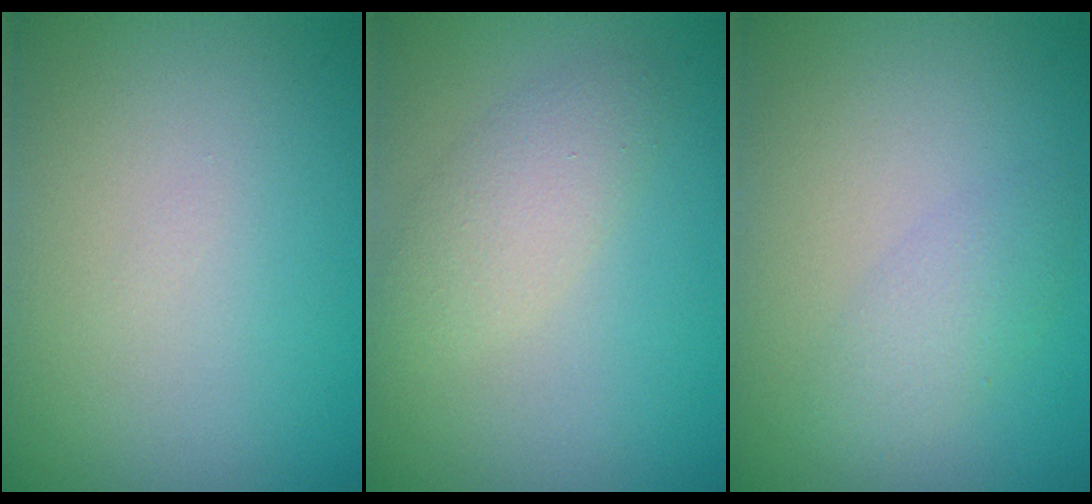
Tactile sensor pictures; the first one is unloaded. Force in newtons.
{"total": 2.6, "press": 2.6, "slide": 0.2}
{"total": 2.2, "press": 2.2, "slide": 0.1}